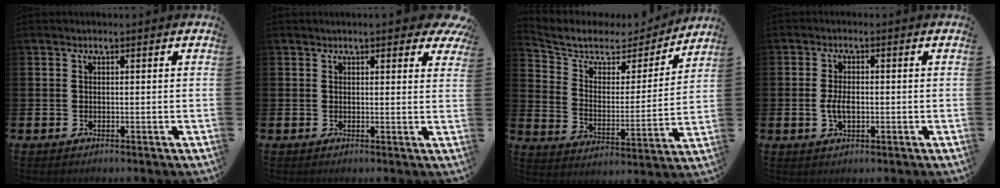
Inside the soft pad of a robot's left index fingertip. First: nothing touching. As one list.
[{"total": 2.6, "force": [2.4, 0.5, 0.9], "torque": [0.000, -0.012, 0.038]}, {"total": 7.0, "force": [6.0, 3.1, 1.9], "torque": [-0.076, -0.042, 0.097]}, {"total": 3.3, "force": [-0.3, 1.8, 2.7], "torque": [-0.038, 0.000, -0.009]}]